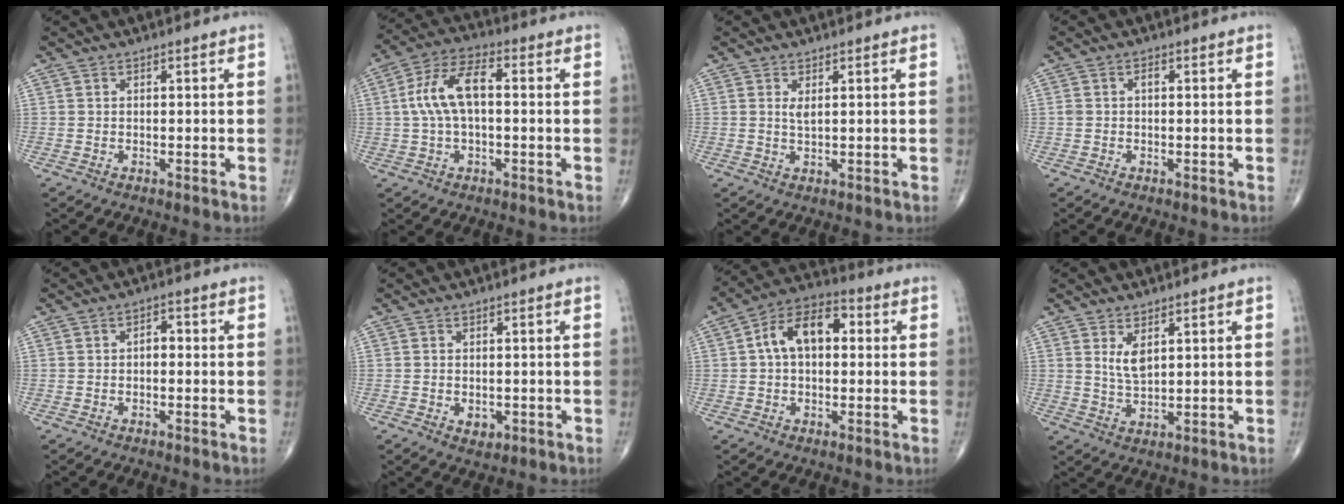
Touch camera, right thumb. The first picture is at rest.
{"total": 10.4, "force": [0.7, 5.0, 9.1], "torque": [-0.186, 0.033, 0.008]}
{"total": 1.4, "force": [0.7, 0.4, 1.2], "torque": [-0.022, -0.007, 0.015]}
{"total": 1.5, "force": [0.1, 0.9, 1.2], "torque": [-0.023, 0.006, 0.001]}
{"total": 2.3, "force": [-0.1, 1.4, 1.8], "torque": [-0.018, 0.013, -0.007]}
{"total": 2.3, "force": [-0.5, 1.6, 1.5], "torque": [-0.012, -0.001, -0.002]}
{"total": 11.3, "force": [1.6, 6.9, 8.7], "torque": [-0.138, 0.032, 0.017]}
{"total": 4.2, "force": [1.8, 1.9, 3.3], "torque": [-0.055, -0.017, 0.040]}